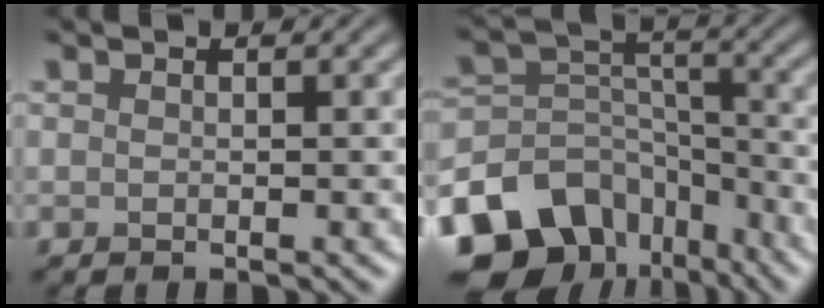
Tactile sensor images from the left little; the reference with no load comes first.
{"total": 13.2, "force": [-8.8, 8.6, 4.6], "torque": [-0.097, 0.007, -0.144]}